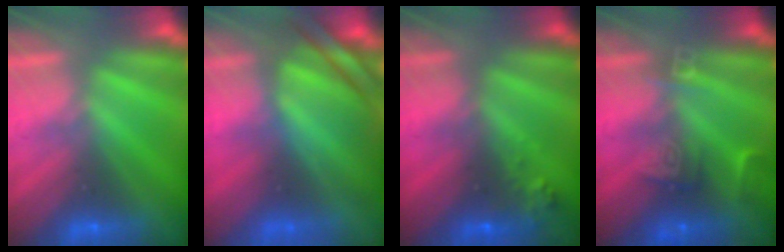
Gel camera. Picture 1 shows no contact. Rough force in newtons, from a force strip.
{"total": 7.6}
{"total": 7.1}
{"total": 2.4}